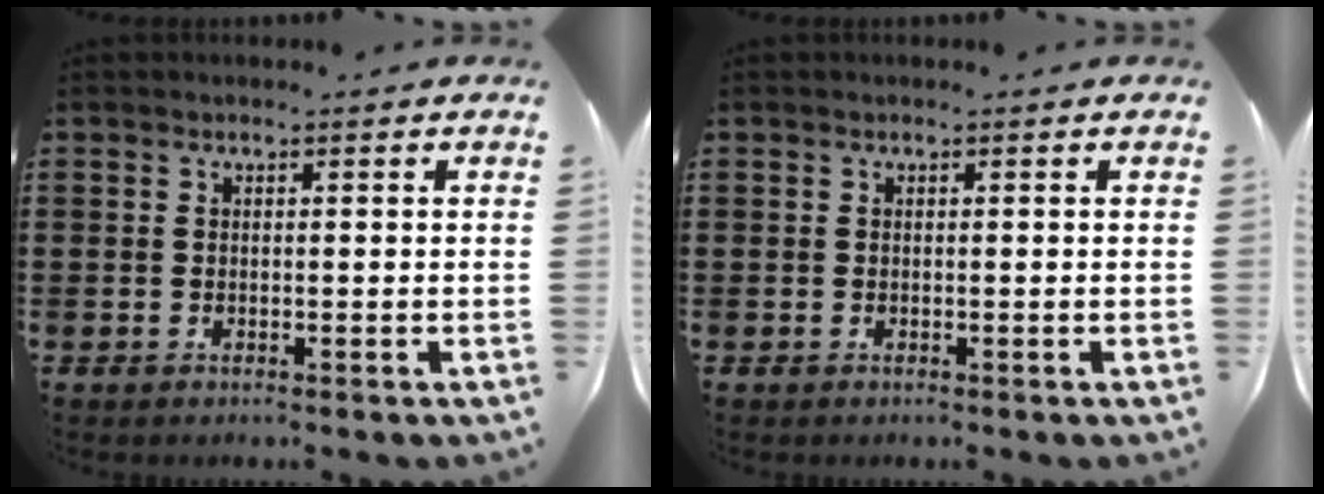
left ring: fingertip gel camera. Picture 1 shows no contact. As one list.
[{"total": 0.0}]